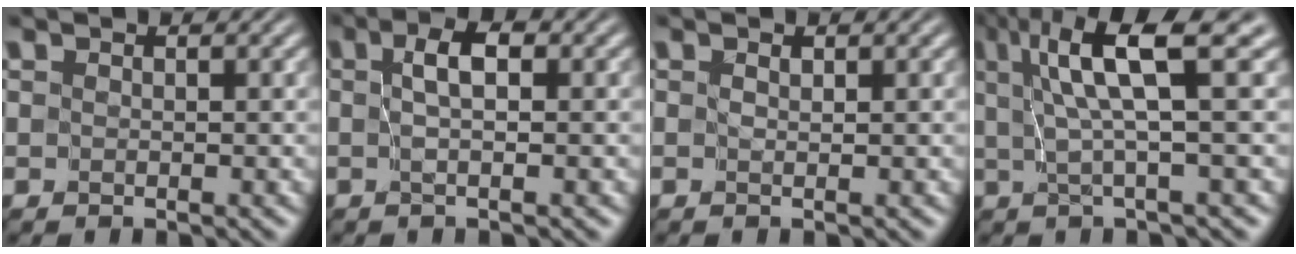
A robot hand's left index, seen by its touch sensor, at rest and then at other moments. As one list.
[{"total": 2.3, "force": [0.2, 0.1, 2.3], "torque": [-0.040, 0.007, 0.001]}, {"total": 0.0}, {"total": 6.5, "force": [2.2, 0.6, 6.1], "torque": [-0.105, 0.009, 0.040]}]